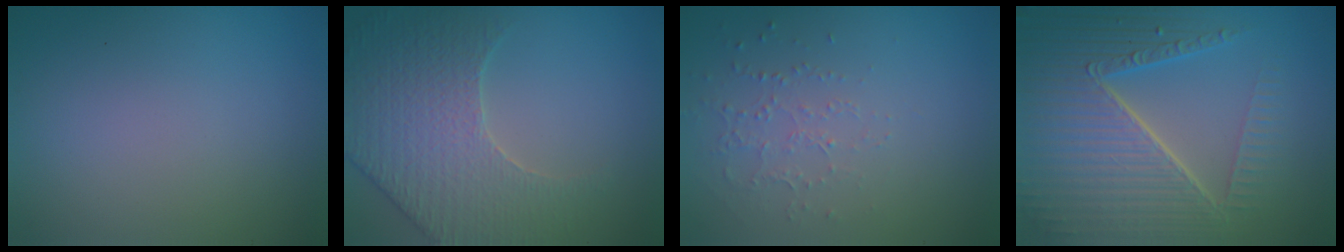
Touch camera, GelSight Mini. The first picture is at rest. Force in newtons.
{"total": 4.9, "press": 4.8, "slide": 1.3}
{"total": 1.0, "press": 0.7, "slide": 0.8}
{"total": 9.3, "press": 6.1, "slide": 6.9}